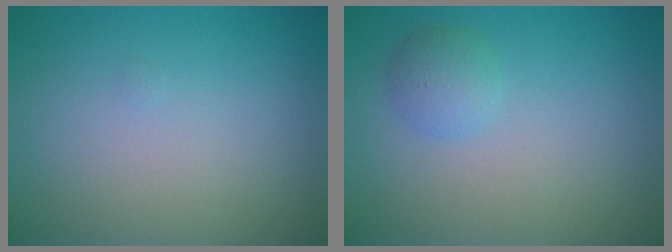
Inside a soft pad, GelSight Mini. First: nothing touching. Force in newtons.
{"total": 1.7, "press": 1.7, "slide": 0.1}